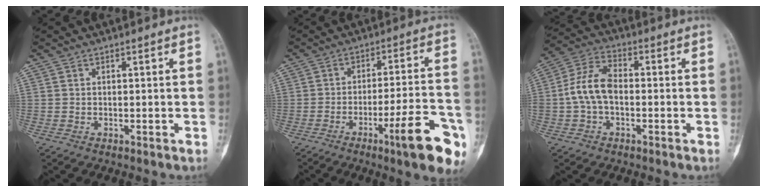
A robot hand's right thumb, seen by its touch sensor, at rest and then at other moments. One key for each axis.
{"total": 15.1, "fx": -7.3, "fy": 2.6, "fz": 13.0, "tx": -0.170, "ty": 0.033, "tz": -0.101}
{"total": 8.8, "fx": -1.0, "fy": 5.4, "fz": 6.9, "tx": -0.133, "ty": 0.033, "tz": -0.027}